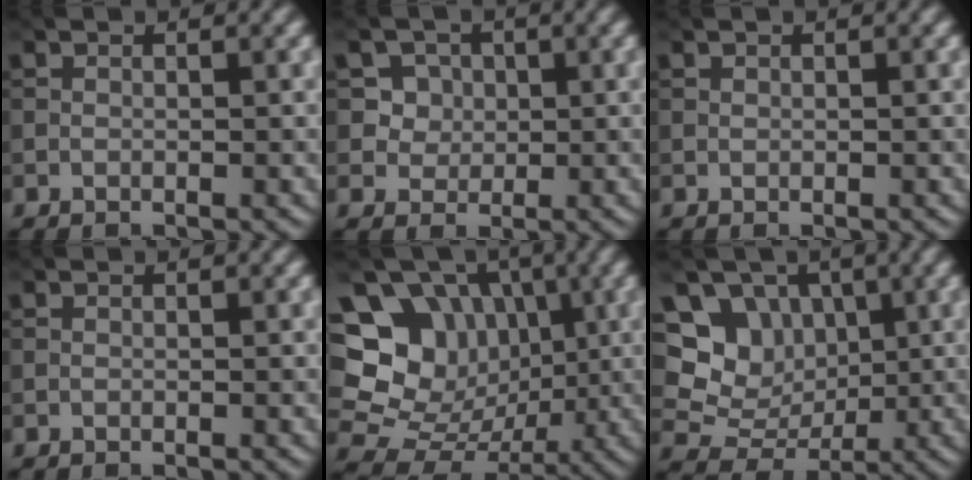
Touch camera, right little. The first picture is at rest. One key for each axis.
{"total": 4.9, "fx": 2.0, "fy": 4.1, "fz": 1.8, "tx": -0.035, "ty": 0.001, "tz": 0.039}
{"total": 0.0}
{"total": 0.0}
{"total": 17.4, "fx": 4.5, "fy": 15.2, "fz": 7.2, "tx": -0.188, "ty": 0.036, "tz": 0.069}
{"total": 8.1, "fx": 2.6, "fy": 6.8, "fz": 3.6, "tx": -0.068, "ty": 0.015, "tz": 0.030}